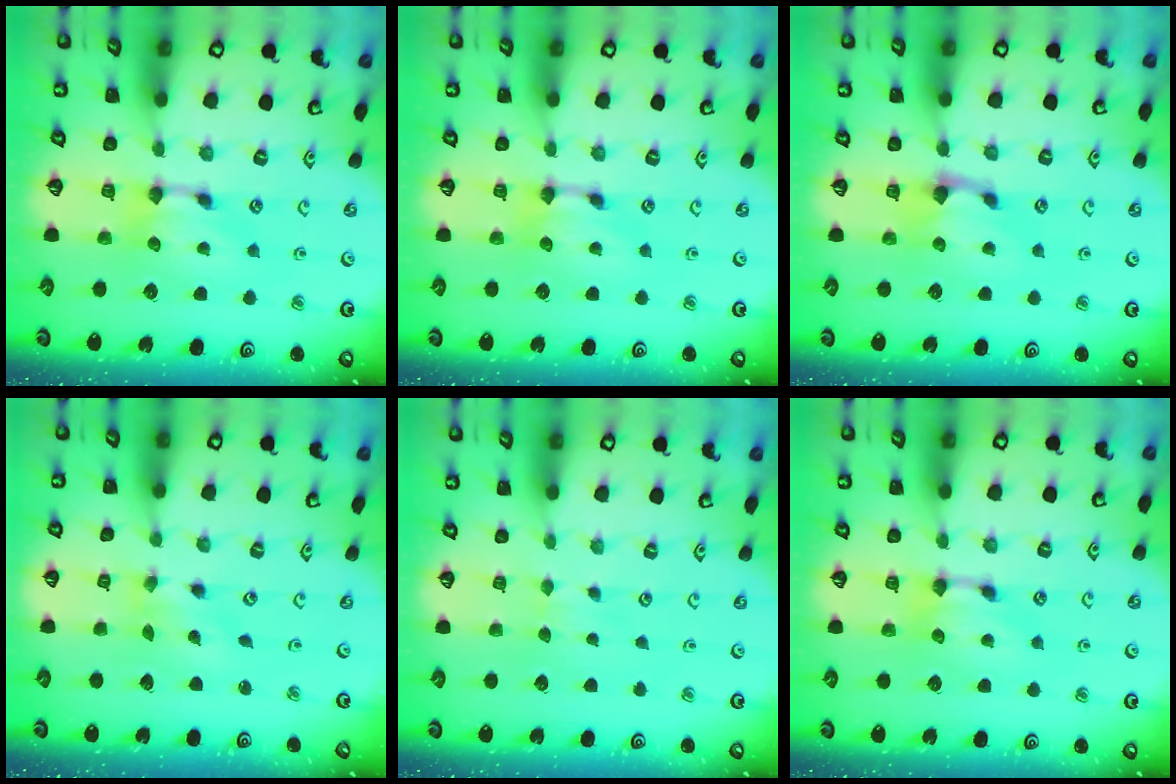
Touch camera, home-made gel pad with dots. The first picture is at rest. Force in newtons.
{"total": 0.0}
{"total": 0.6, "press": 0.2, "slide": 0.5}
{"total": 1.2, "press": 0.3, "slide": 1.2}
{"total": 2.6, "press": 2.5, "slide": 0.2}
{"total": 0.0}